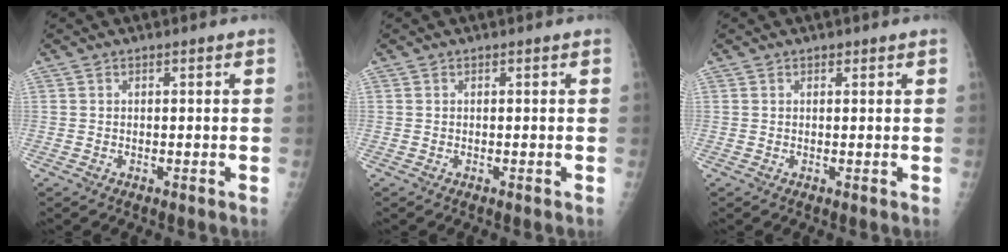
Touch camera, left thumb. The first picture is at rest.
{"total": 0.0}
{"total": 0.5, "force": [0.4, 0.3, 0.1], "torque": [-0.001, -0.003, 0.006]}